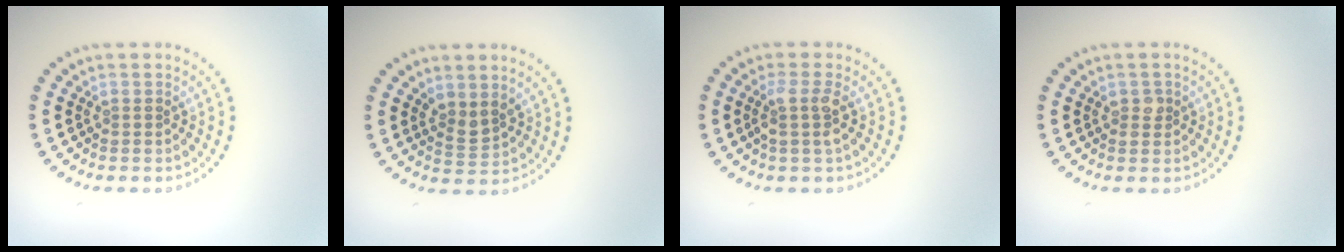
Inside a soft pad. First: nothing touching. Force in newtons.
{"total": 1.9, "press": 1.5, "slide": 1.2}
{"total": 2.1, "press": 1.6, "slide": 1.4}
{"total": 1.1, "press": 1.1, "slide": 0.1}